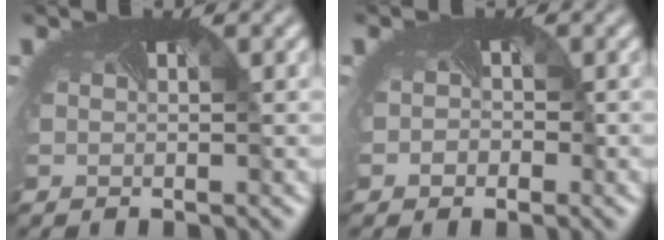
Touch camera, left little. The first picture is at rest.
{"total": 1.4, "force": [-0.4, 1.4, 0.4], "torque": [-0.001, -0.005, -0.011]}